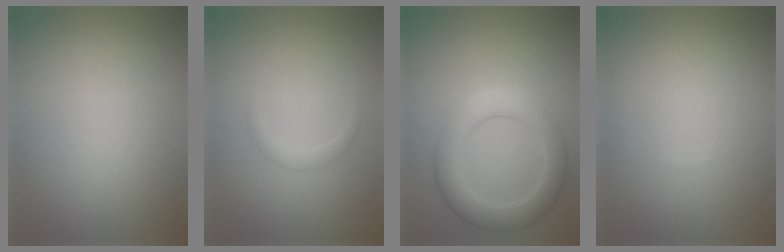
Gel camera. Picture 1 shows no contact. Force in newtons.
{"total": 0.5, "press": 0.5, "slide": 0.1}
{"total": 4.6, "press": 4.6, "slide": 0.1}
{"total": 0.0}